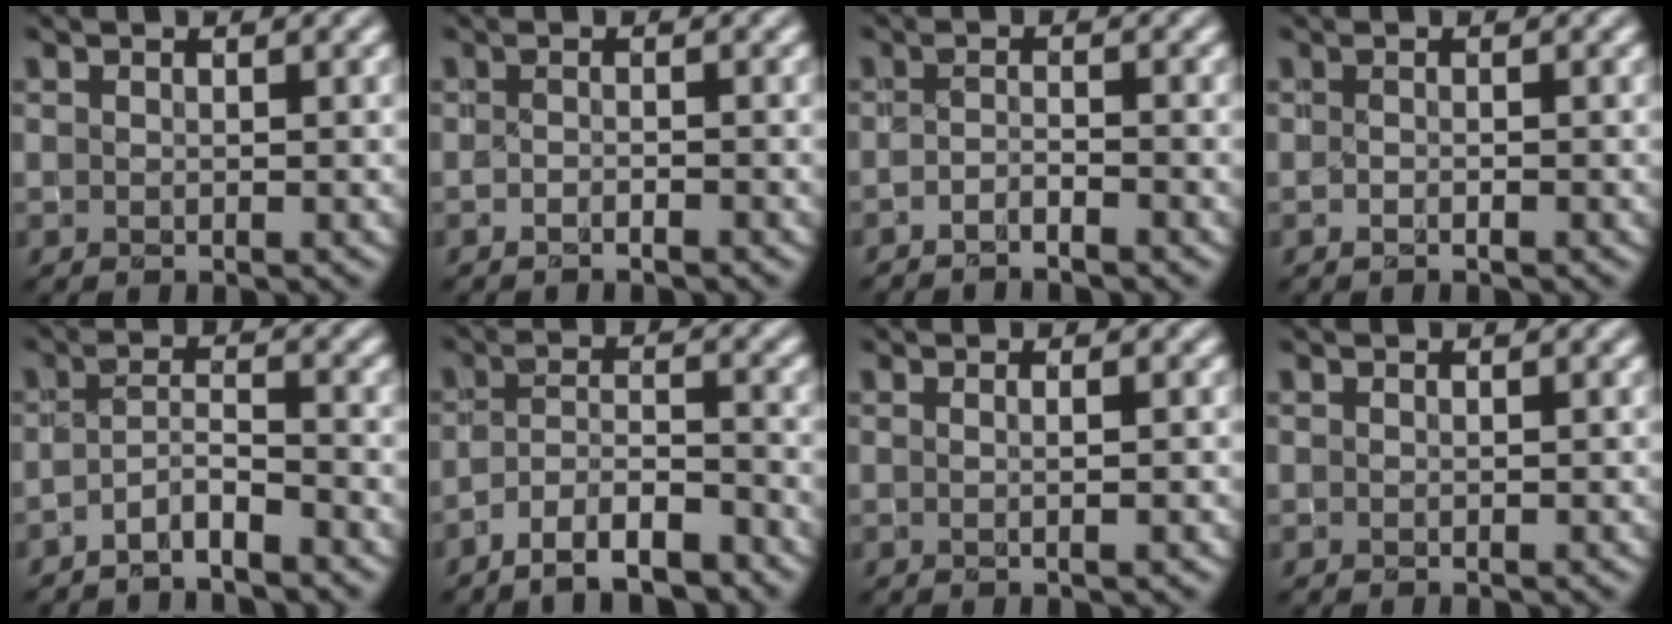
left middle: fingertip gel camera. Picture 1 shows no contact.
{"total": 0.8, "force": [-0.7, 0.1, 0.4], "torque": [-0.009, -0.004, -0.013]}
{"total": 1.5, "force": [-1.3, 0.2, 0.7], "torque": [-0.013, -0.007, -0.028]}
{"total": 0.5, "force": [-0.4, 0.1, 0.3], "torque": [-0.008, -0.002, -0.006]}
{"total": 2.5, "force": [-2.0, 0.3, 1.4], "torque": [-0.028, 0.002, -0.045]}
{"total": 5.0, "force": [-3.8, 1.4, 2.9], "torque": [-0.051, 0.002, -0.068]}
{"total": 1.9, "force": [0.2, 0.8, 1.7], "torque": [-0.008, -0.005, -0.012]}
{"total": 0.0}